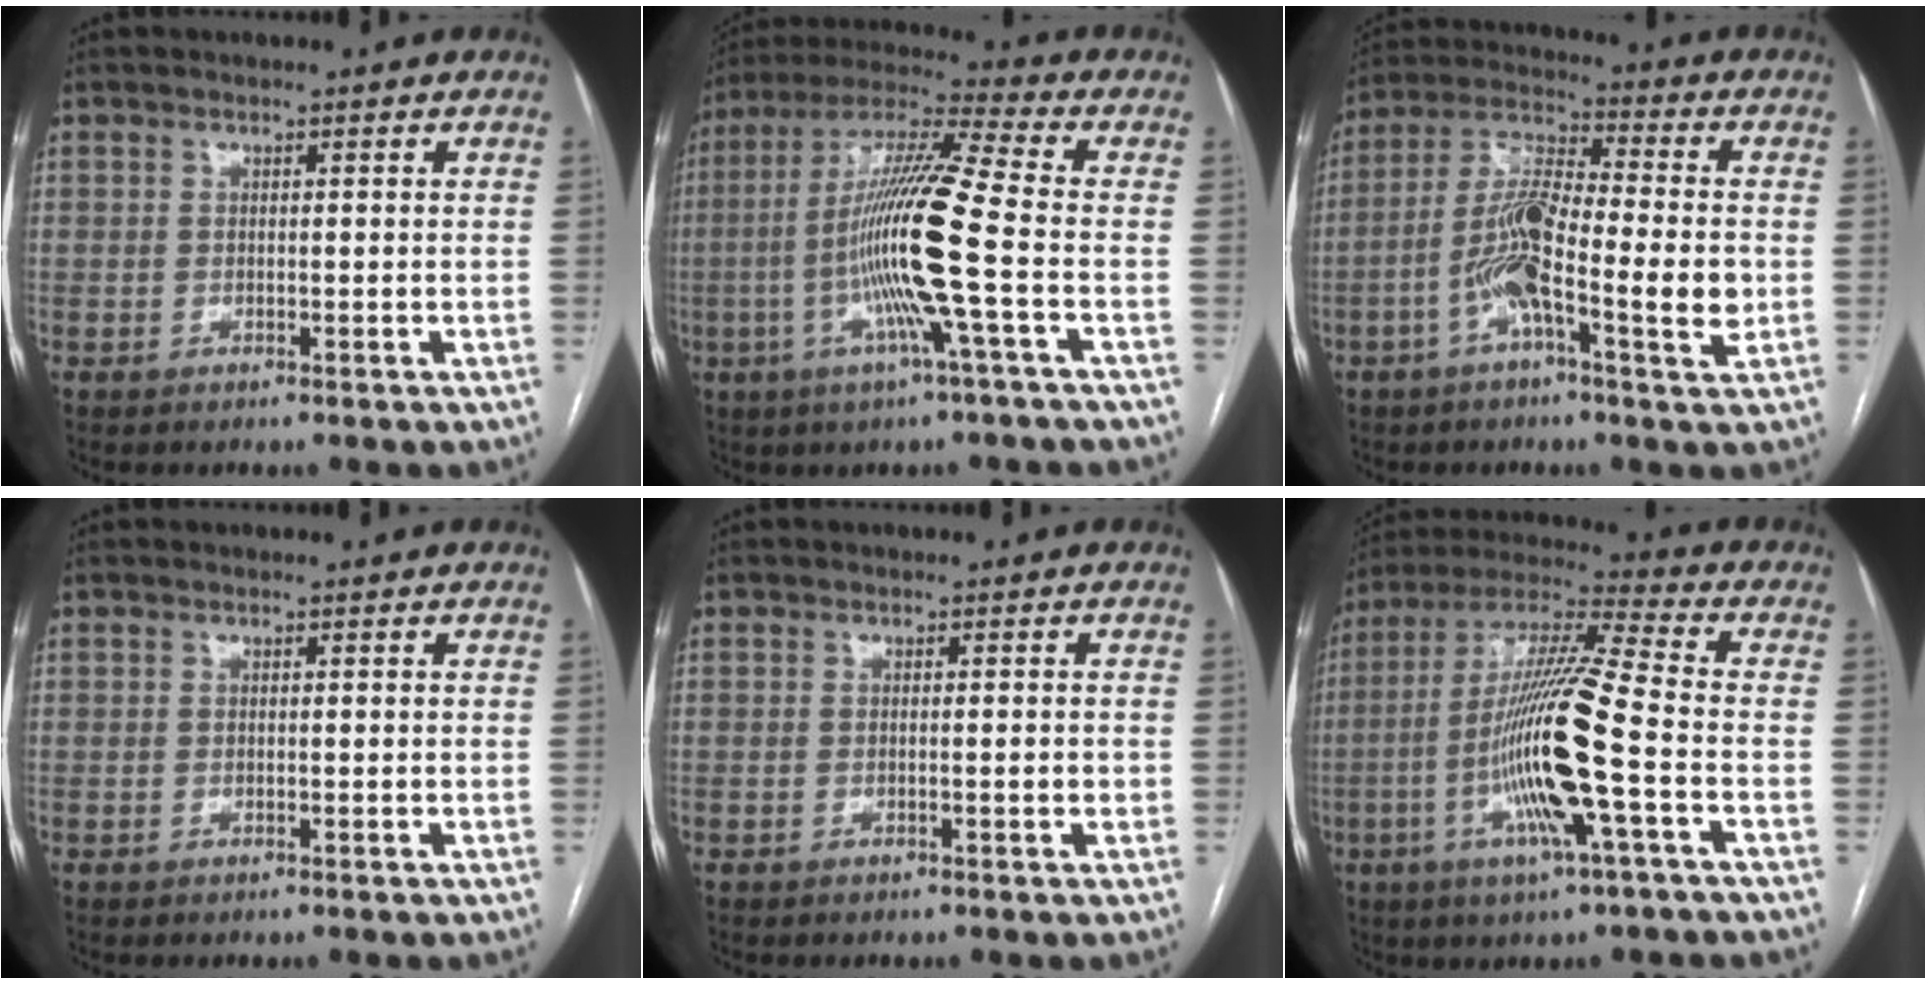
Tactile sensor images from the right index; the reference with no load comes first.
{"total": 15.7, "force": [-3.1, -1.1, 15.3], "torque": [-0.296, -0.004, -0.074]}
{"total": 12.9, "force": [-2.9, 2.2, 12.4], "torque": [-0.234, 0.007, -0.058]}
{"total": 0.0}
{"total": 1.0, "force": [-0.1, 0.1, 0.9], "torque": [-0.016, -0.001, -0.001]}
{"total": 16.8, "force": [-4.2, 0.0, 16.3], "torque": [-0.322, -0.007, -0.087]}